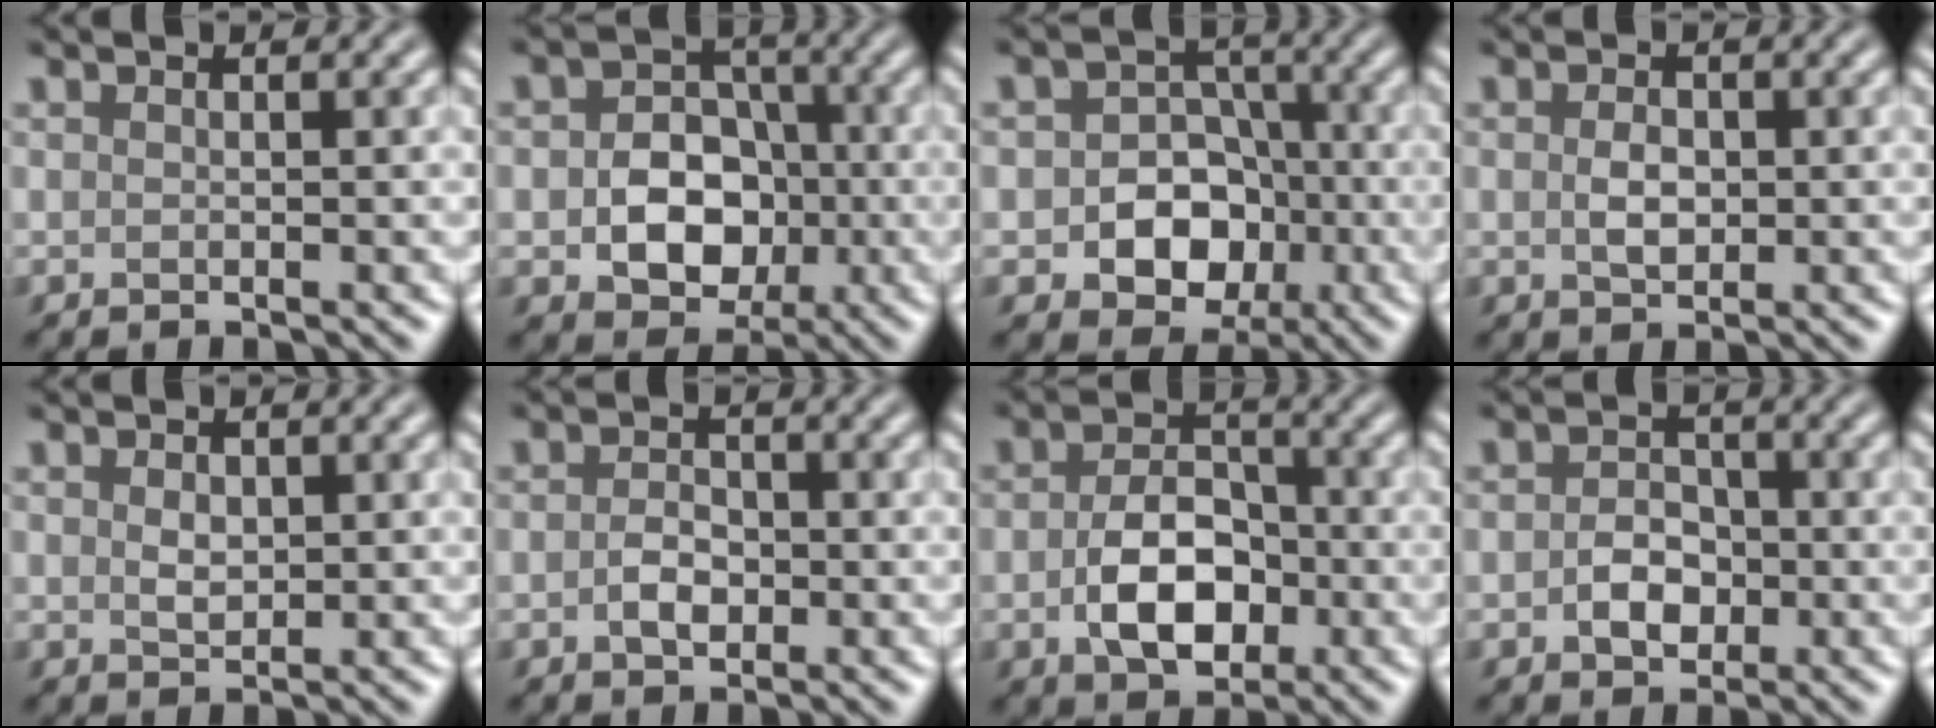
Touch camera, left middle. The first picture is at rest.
{"total": 6.6, "force": [-1.1, 5.2, 4.0], "torque": [-0.045, -0.007, -0.029]}
{"total": 6.8, "force": [-1.7, 5.6, 3.6], "torque": [-0.025, -0.005, -0.044]}
{"total": 2.1, "force": [0.0, 1.4, 1.6], "torque": [-0.032, -0.001, 0.001]}
{"total": 1.5, "force": [0.4, 1.0, 1.0], "torque": [-0.020, -0.002, 0.010]}
{"total": 2.2, "force": [-0.6, 1.5, 1.6], "torque": [-0.031, 0.001, -0.013]}
{"total": 5.8, "force": [-1.4, 3.8, 4.1], "torque": [-0.076, -0.004, -0.027]}
{"total": 2.9, "force": [-0.7, 2.2, 1.7], "torque": [-0.027, -0.001, -0.018]}